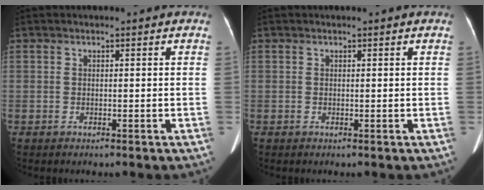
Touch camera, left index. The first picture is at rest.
{"total": 0.0}